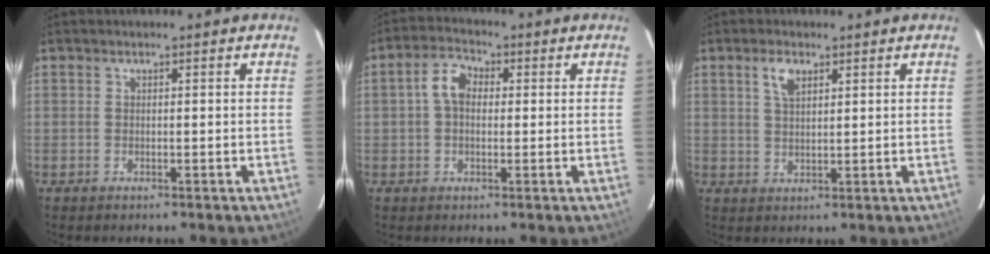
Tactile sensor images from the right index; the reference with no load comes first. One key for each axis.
{"total": 4.7, "fx": 0.3, "fy": 3.4, "fz": 3.3, "tx": -0.064, "ty": 0.020, "tz": 0.004}
{"total": 3.7, "fx": 1.9, "fy": 1.7, "fz": 2.6, "tx": -0.049, "ty": 0.007, "tz": 0.036}